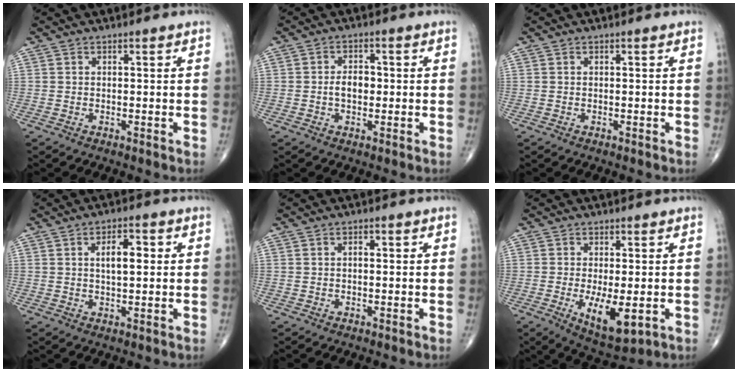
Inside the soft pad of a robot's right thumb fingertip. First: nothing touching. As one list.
[{"total": 3.8, "force": [-0.3, 2.5, 2.9], "torque": [-0.044, 0.009, -0.009]}, {"total": 0.0}, {"total": 5.3, "force": [1.0, 2.2, 4.7], "torque": [-0.068, 0.002, 0.015]}, {"total": 1.2, "force": [0.2, 0.5, 1.1], "torque": [-0.018, 0.005, 0.001]}, {"total": 9.0, "force": [-2.1, 3.6, 8.0], "torque": [-0.128, -0.019, -0.024]}]